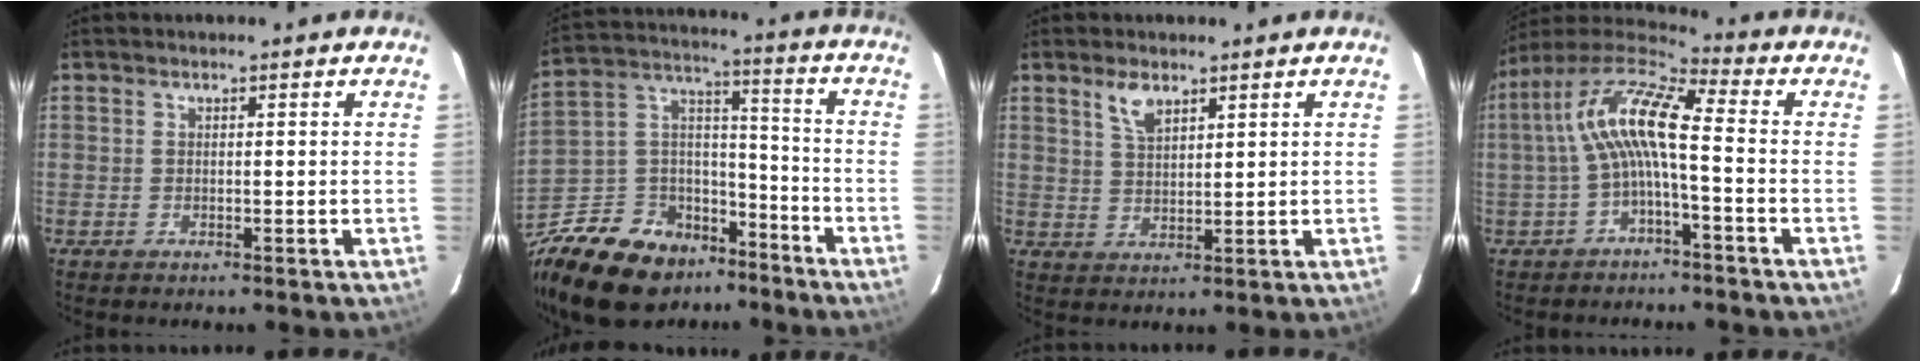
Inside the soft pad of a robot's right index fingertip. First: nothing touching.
{"total": 22.8, "force": [-15.8, 13.3, 9.8], "torque": [-0.236, 0.052, -0.247]}
{"total": 4.2, "force": [2.8, 1.8, 2.6], "torque": [-0.048, 0.003, 0.056]}
{"total": 11.0, "force": [-0.9, 2.1, 10.8], "torque": [-0.218, 0.021, -0.023]}